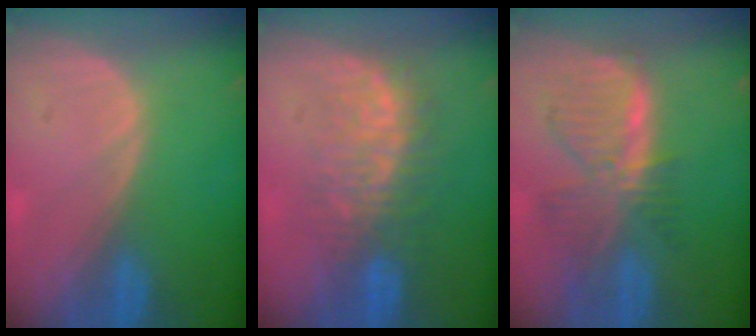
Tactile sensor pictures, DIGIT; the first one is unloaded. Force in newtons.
{"total": 7.8, "press": 7.7, "slide": 1.3}
{"total": 7.8, "press": 7.0, "slide": 3.5}